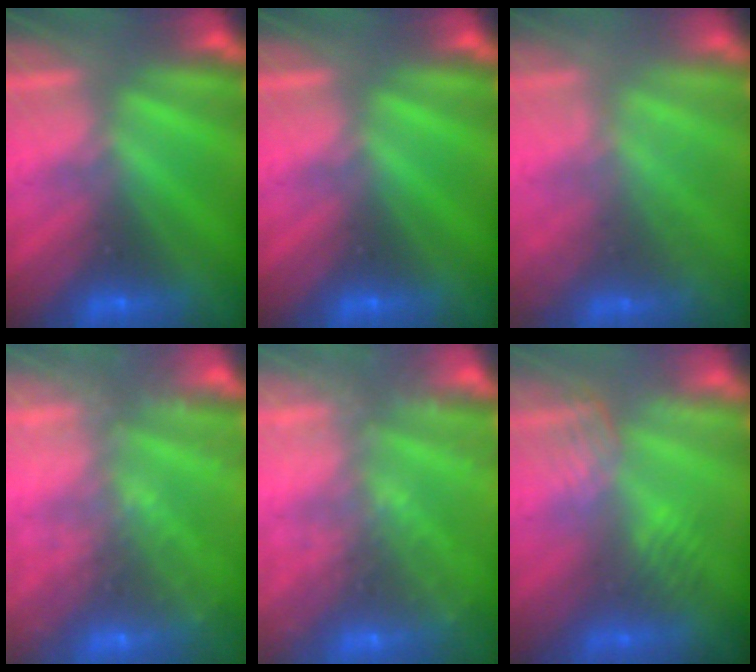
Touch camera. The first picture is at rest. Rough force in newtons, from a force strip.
{"total": 0.0}
{"total": 1.6}
{"total": 7.9}
{"total": 7.9}
{"total": 2.5}